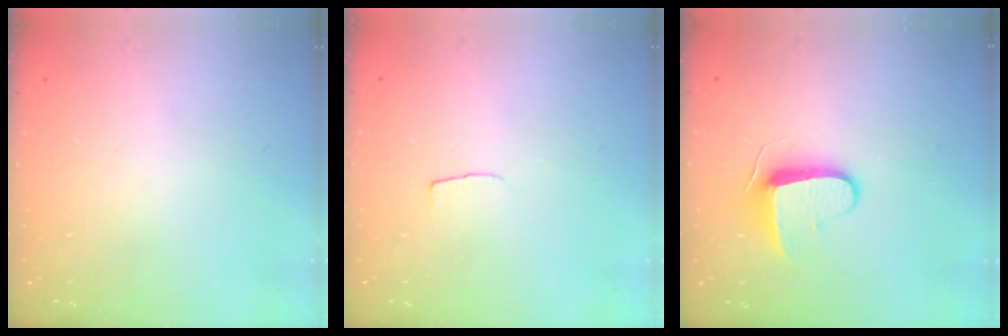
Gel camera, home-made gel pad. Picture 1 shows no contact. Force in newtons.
{"total": 3.7, "press": 3.7, "slide": 0.3}
{"total": 8.7, "press": 8.7, "slide": 0.7}